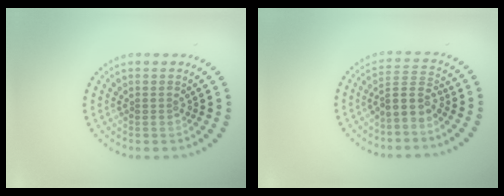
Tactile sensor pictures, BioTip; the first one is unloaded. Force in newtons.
{"total": 2.9, "press": 2.3, "slide": 1.8}